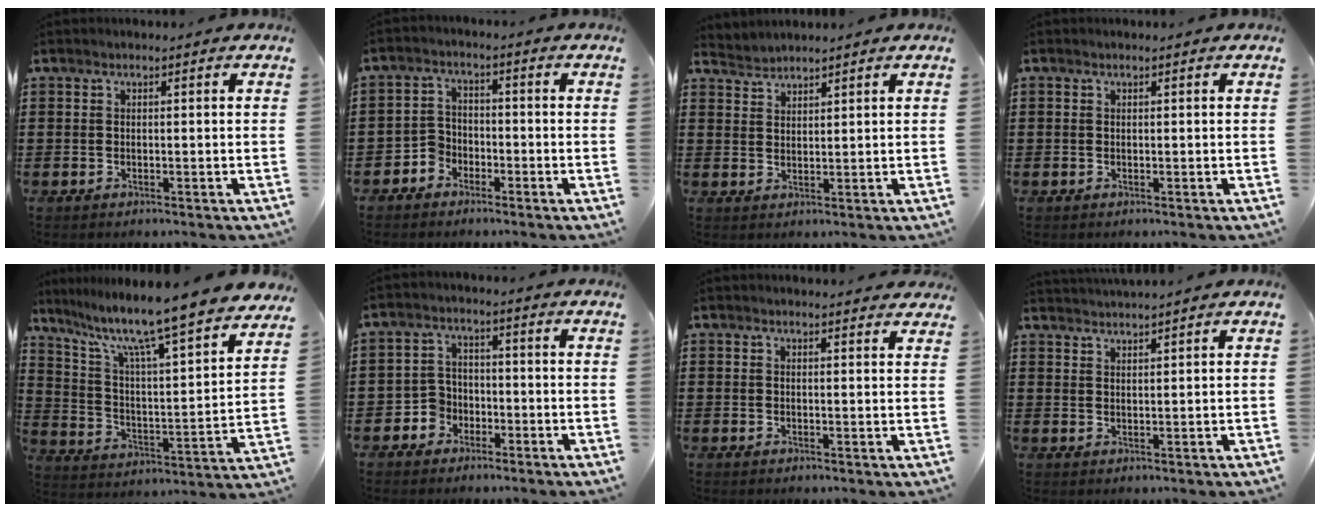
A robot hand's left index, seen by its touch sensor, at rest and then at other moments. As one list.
[{"total": 3.4, "force": [-2.5, 2.2, 0.4], "torque": [-0.018, 0.007, -0.055]}, {"total": 2.2, "force": [2.1, 0.0, -0.5], "torque": [0.003, -0.001, 0.042]}, {"total": 0.0}, {"total": 10.6, "force": [9.0, 0.0, 5.6], "torque": [-0.137, -0.070, 0.142]}, {"total": 4.0, "force": [-2.2, 3.2, 1.0], "torque": [-0.035, 0.005, -0.047]}, {"total": 1.8, "force": [1.8, 0.0, 0.3], "torque": [-0.010, 0.000, 0.035]}, {"total": 2.0, "force": [1.9, -0.5, -0.2], "torque": [-0.001, -0.004, 0.038]}]